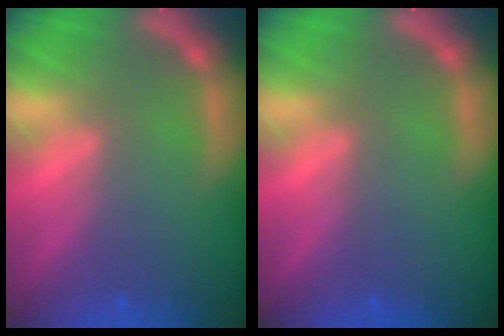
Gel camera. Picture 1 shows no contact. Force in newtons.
{"total": 0.0}